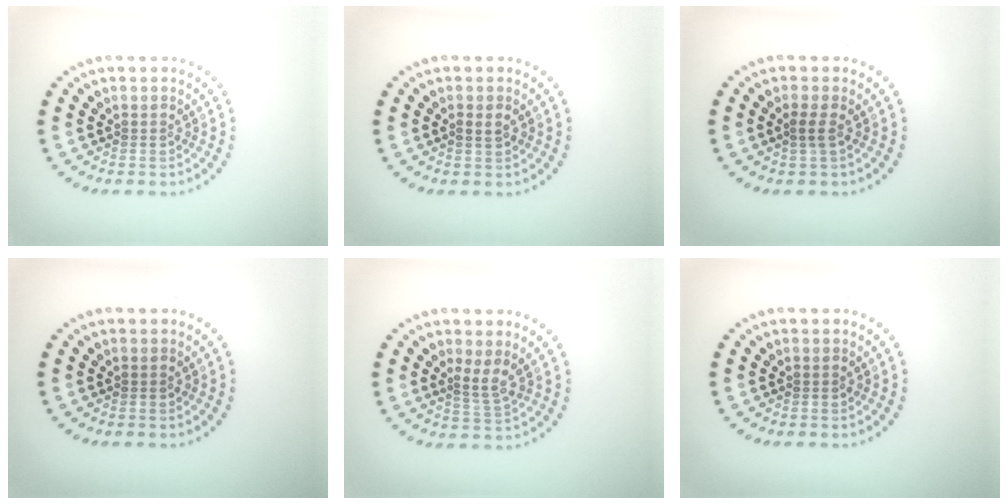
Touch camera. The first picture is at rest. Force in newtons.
{"total": 1.0, "press": 1.0, "slide": 0.3}
{"total": 1.1, "press": 0.9, "slide": 0.7}
{"total": 0.0}
{"total": 2.0, "press": 1.3, "slide": 1.5}
{"total": 0.0}